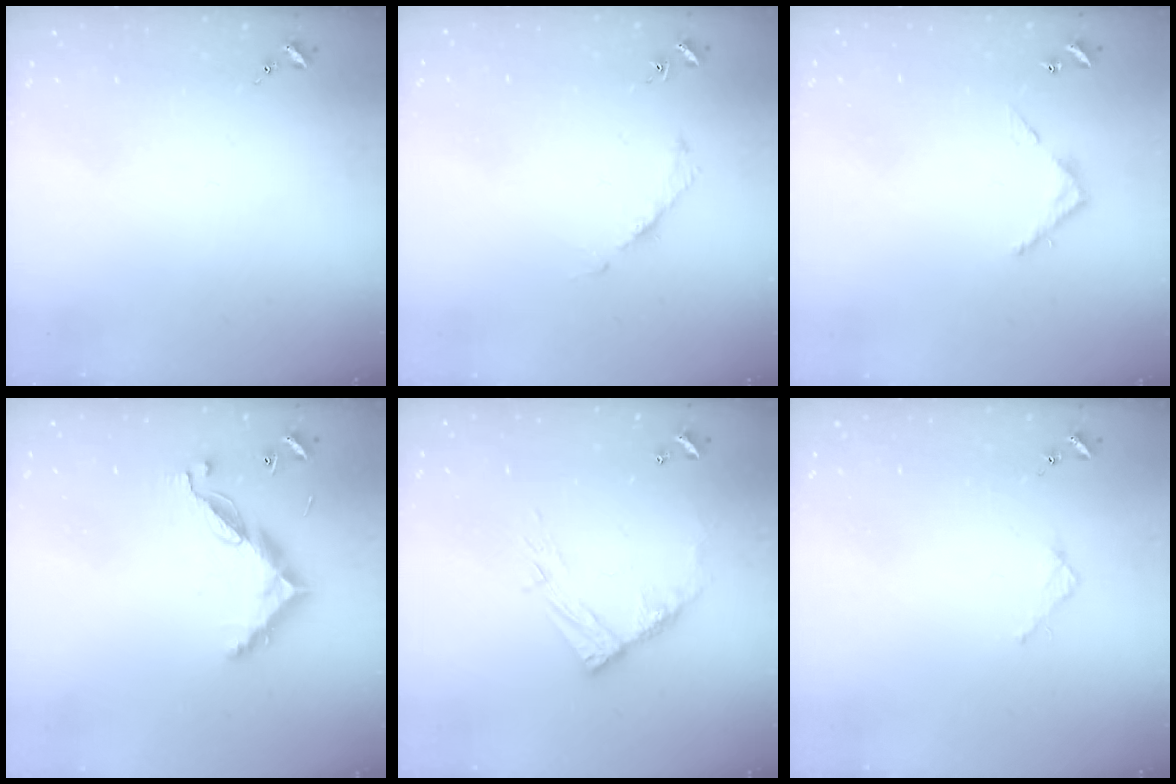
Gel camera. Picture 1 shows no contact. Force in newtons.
{"total": 4.1, "press": 4.1, "slide": 0.3}
{"total": 3.9, "press": 3.9, "slide": 0.3}
{"total": 9.9, "press": 9.9, "slide": 0.4}
{"total": 11.8, "press": 11.7, "slide": 1.0}
{"total": 2.4, "press": 2.3, "slide": 0.3}